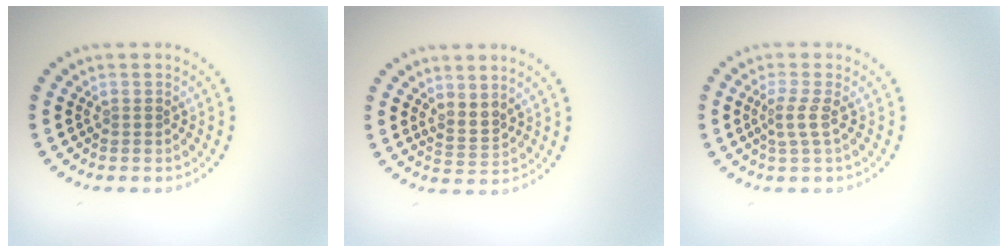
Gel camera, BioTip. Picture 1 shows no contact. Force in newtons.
{"total": 2.0, "press": 1.4, "slide": 1.4}
{"total": 1.7, "press": 1.1, "slide": 1.3}